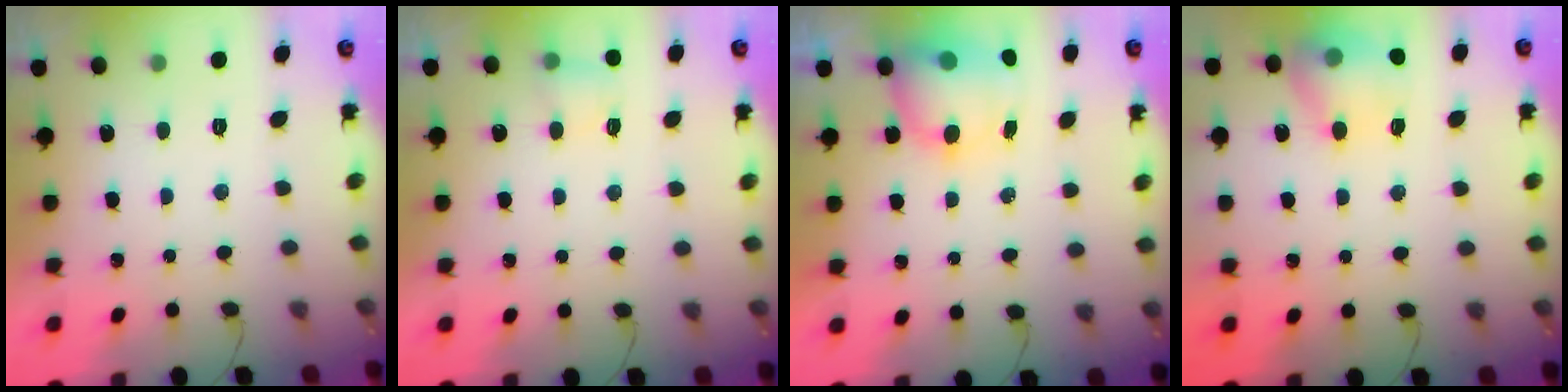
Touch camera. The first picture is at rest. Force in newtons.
{"total": 4.0, "press": 3.8, "slide": 1.2}
{"total": 7.5, "press": 7.4, "slide": 1.6}
{"total": 14.7, "press": 14.6, "slide": 1.3}